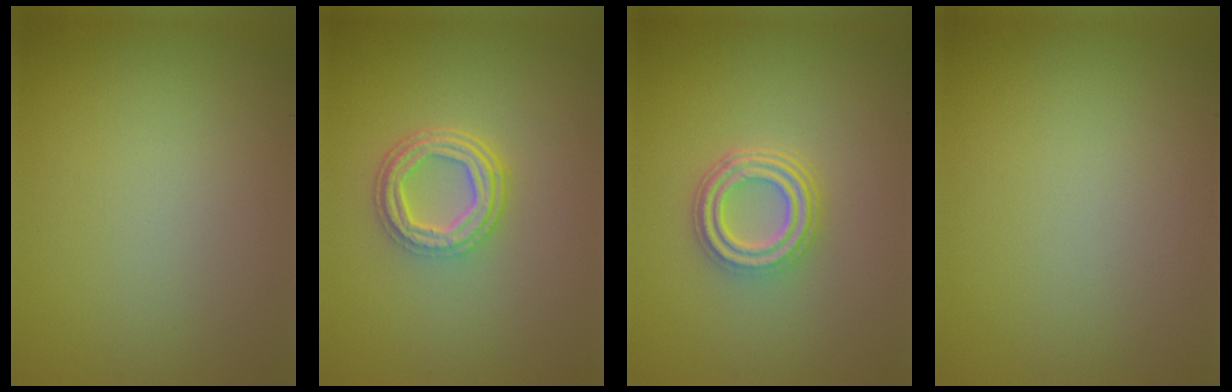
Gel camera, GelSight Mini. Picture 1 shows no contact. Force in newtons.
{"total": 4.2, "press": 3.1, "slide": 2.8}
{"total": 4.2, "press": 3.2, "slide": 2.8}
{"total": 0.0}